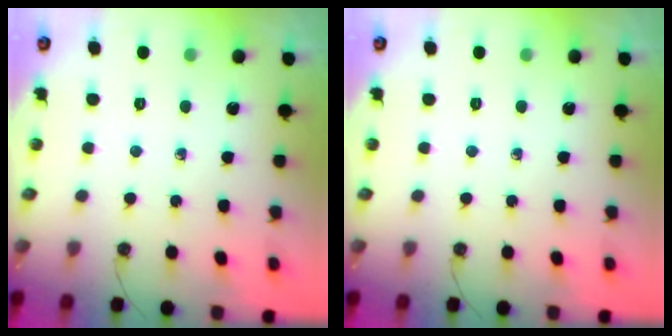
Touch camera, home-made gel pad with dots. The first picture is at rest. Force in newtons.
{"total": 0.0}